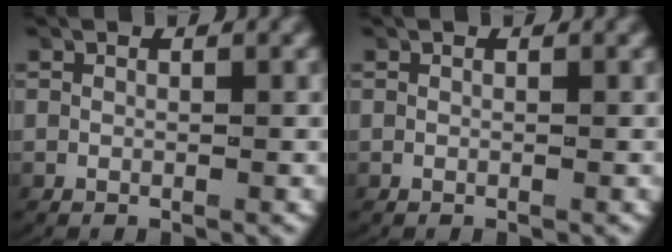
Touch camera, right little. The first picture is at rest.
{"total": 0.0}